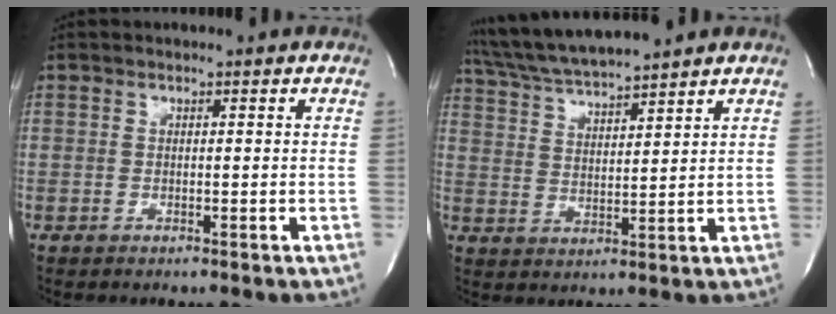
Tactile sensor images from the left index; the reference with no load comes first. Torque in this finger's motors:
{"motor_torque": [0.10, -0.18, 0.34, 0.10]}